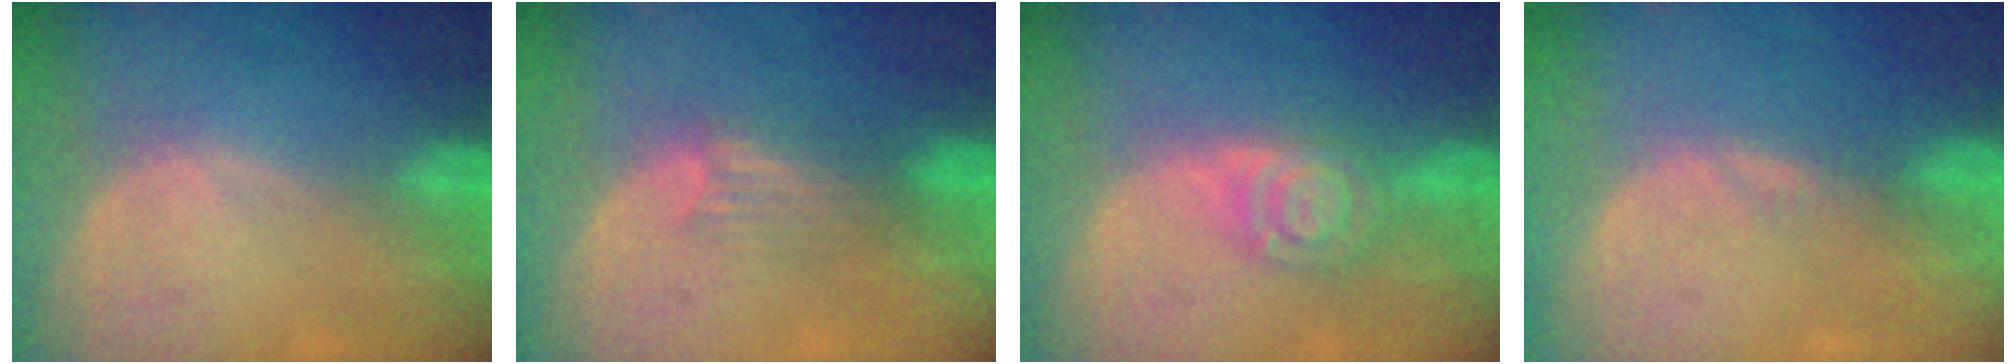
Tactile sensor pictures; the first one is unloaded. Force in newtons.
{"total": 3.3, "press": 2.9, "slide": 1.6}
{"total": 5.7, "press": 5.6, "slide": 0.4}
{"total": 0.8, "press": 0.8, "slide": 0.1}